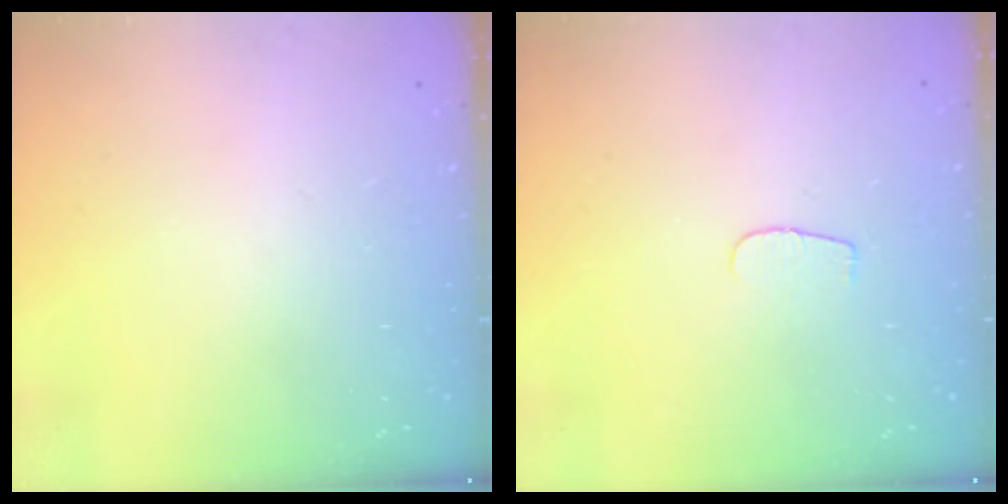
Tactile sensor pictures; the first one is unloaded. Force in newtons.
{"total": 3.8, "press": 3.7, "slide": 0.4}